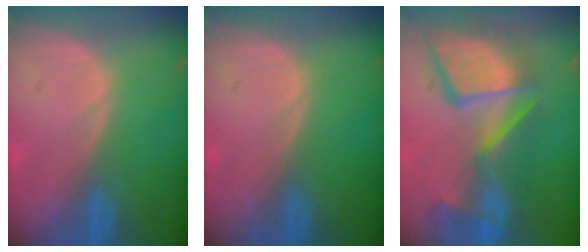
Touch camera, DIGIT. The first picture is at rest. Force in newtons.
{"total": 0.0}
{"total": 13.6, "press": 11.1, "slide": 7.8}